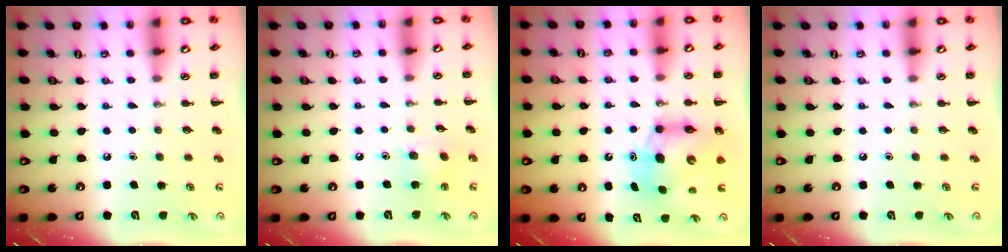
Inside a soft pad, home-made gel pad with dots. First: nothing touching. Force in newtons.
{"total": 6.7, "press": 6.5, "slide": 1.5}
{"total": 9.1, "press": 8.8, "slide": 2.2}
{"total": 0.0}